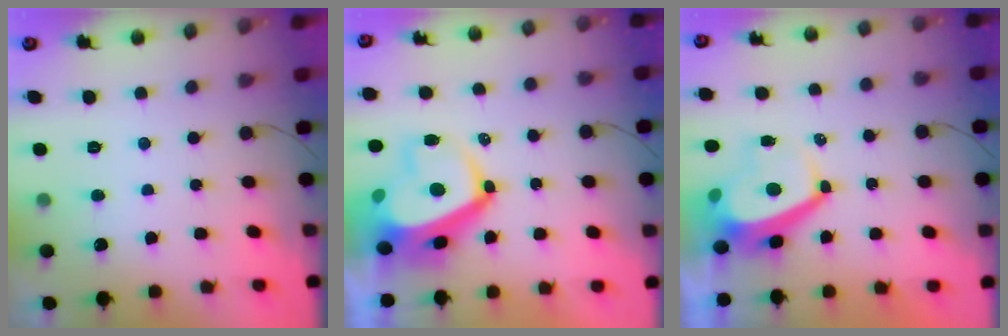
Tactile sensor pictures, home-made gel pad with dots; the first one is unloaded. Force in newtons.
{"total": 10.8, "press": 10.8, "slide": 1.3}
{"total": 6.1, "press": 6.1, "slide": 0.7}